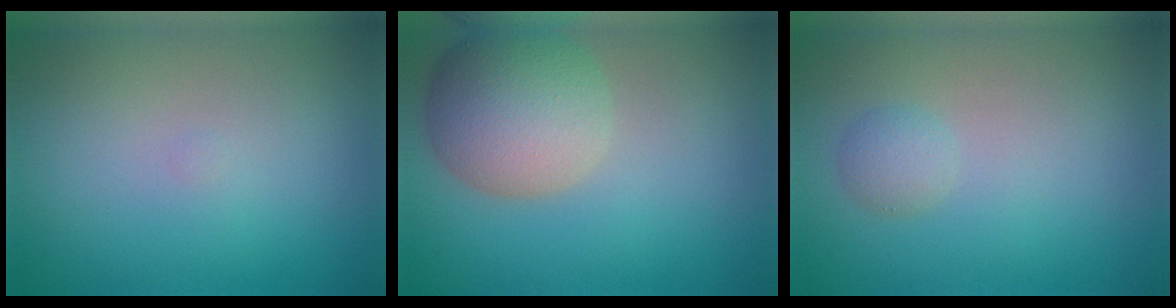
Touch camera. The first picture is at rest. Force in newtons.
{"total": 6.9, "press": 6.9, "slide": 0.5}
{"total": 1.3, "press": 1.3, "slide": 0.2}